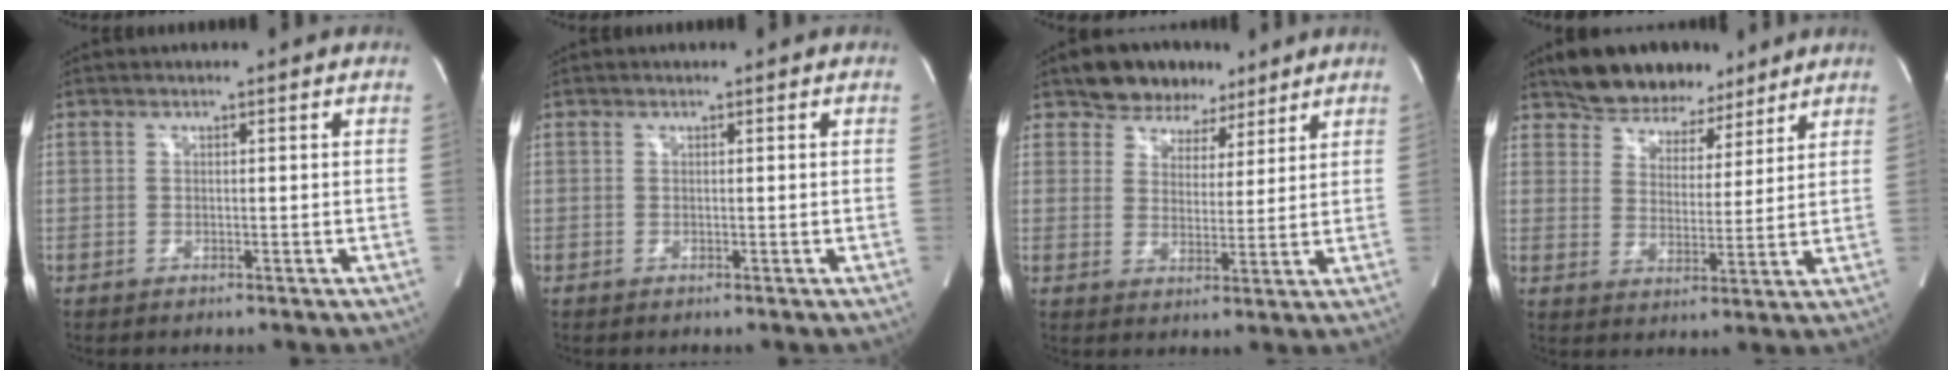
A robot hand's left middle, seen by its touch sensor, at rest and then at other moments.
{"total": 0.0}
{"total": 7.5, "force": [5.7, 4.7, 1.4], "torque": [-0.016, 0.012, 0.092]}
{"total": 9.7, "force": [8.0, 4.8, 2.6], "torque": [-0.033, 0.013, 0.129]}